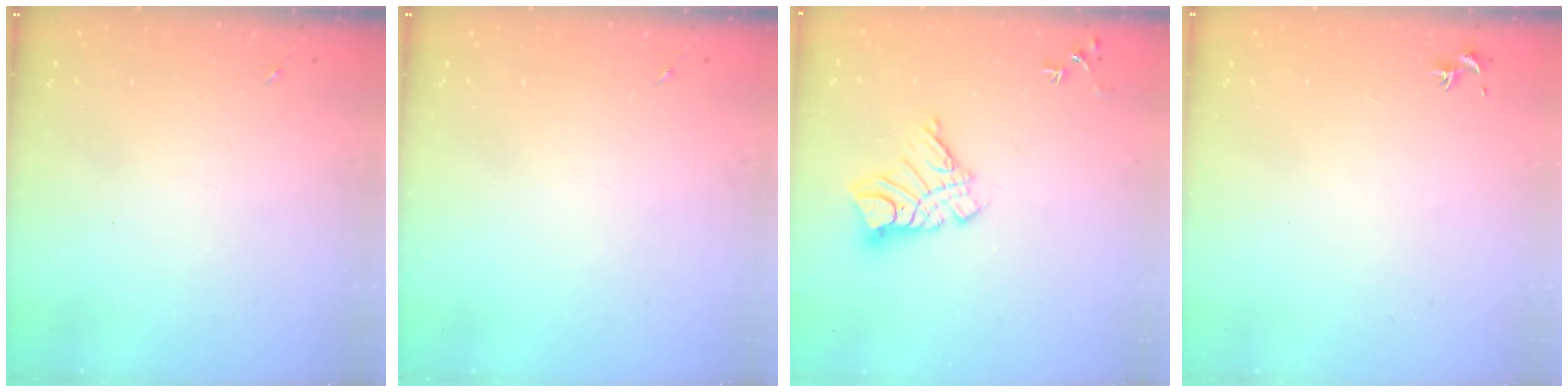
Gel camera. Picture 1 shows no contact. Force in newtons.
{"total": 0.0}
{"total": 11.1, "press": 11.0, "slide": 1.0}
{"total": 0.7, "press": 0.6, "slide": 0.5}